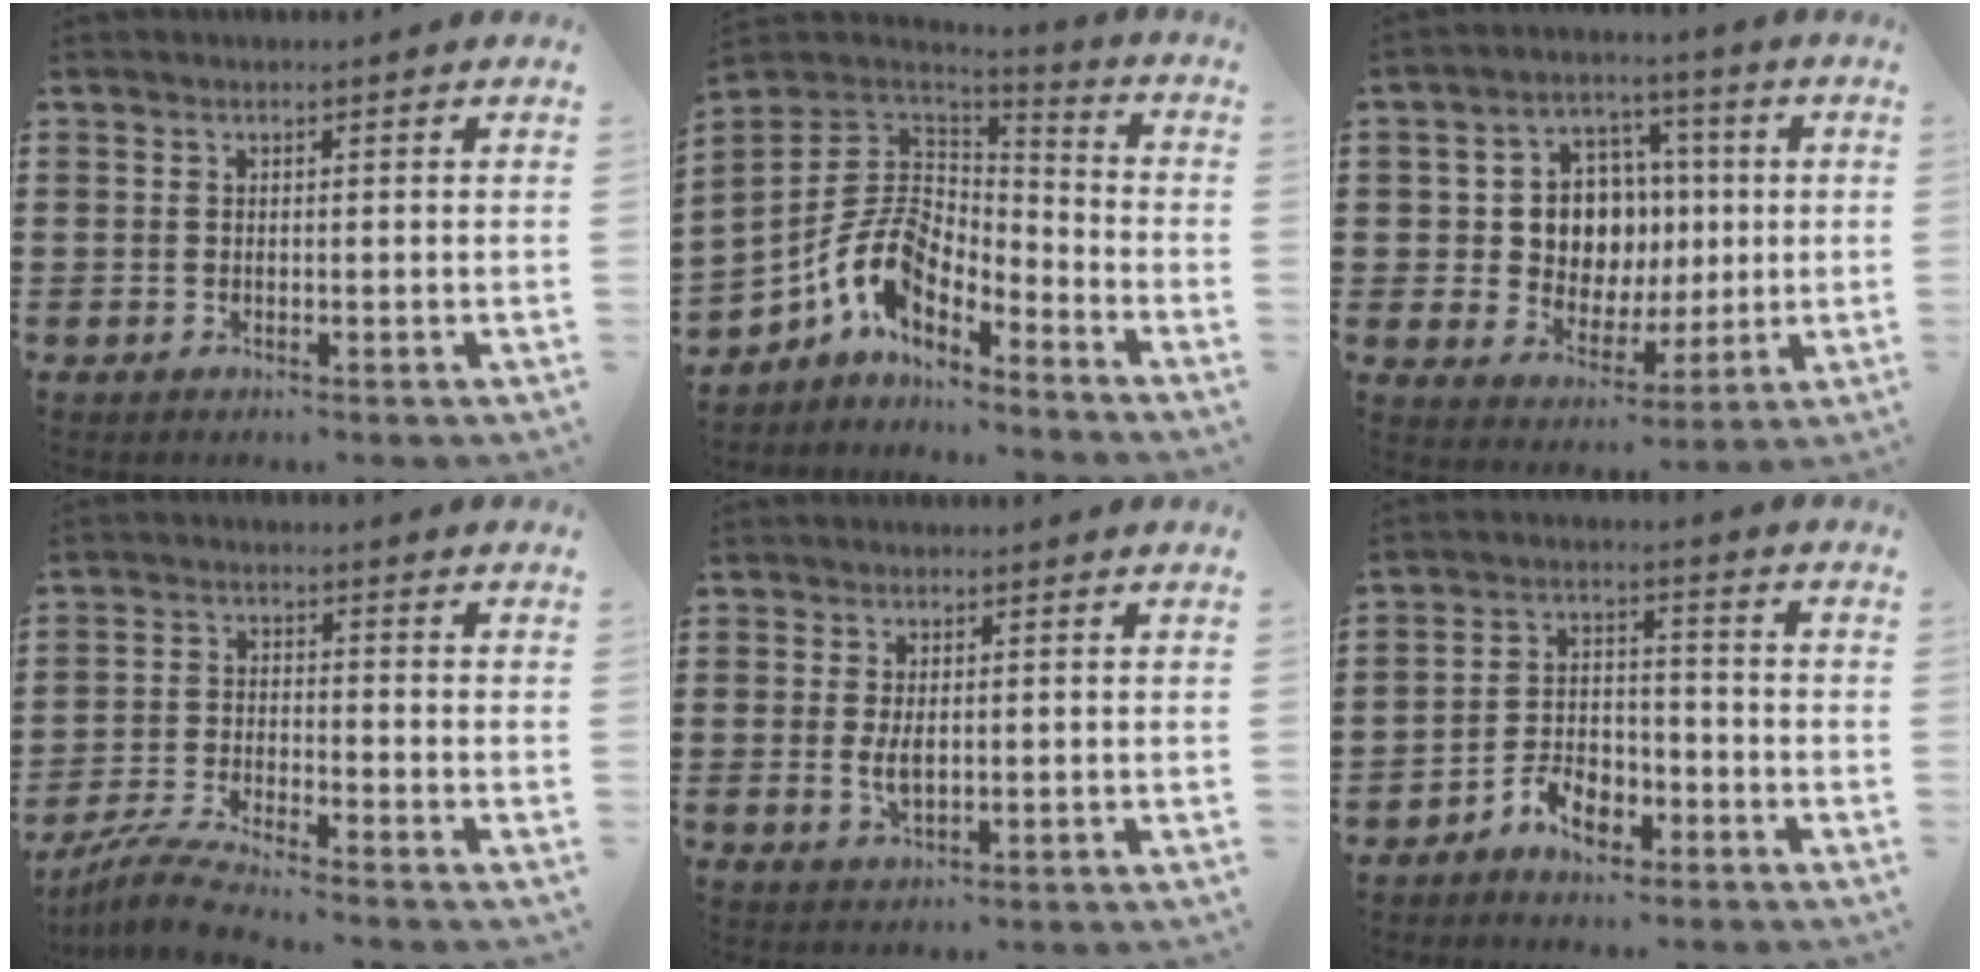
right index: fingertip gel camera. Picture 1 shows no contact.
{"total": 10.5, "force": [-4.3, 6.9, 6.6], "torque": [-0.169, 0.005, -0.089]}
{"total": 8.9, "force": [1.0, 7.7, 4.4], "torque": [-0.101, 0.016, 0.023]}
{"total": 5.2, "force": [-4.9, -0.4, 1.6], "torque": [-0.047, -0.016, -0.099]}
{"total": 3.3, "force": [0.1, 1.7, 2.8], "torque": [-0.063, 0.002, -0.001]}
{"total": 5.8, "force": [-4.2, 3.0, 2.6], "torque": [-0.056, 0.015, -0.081]}